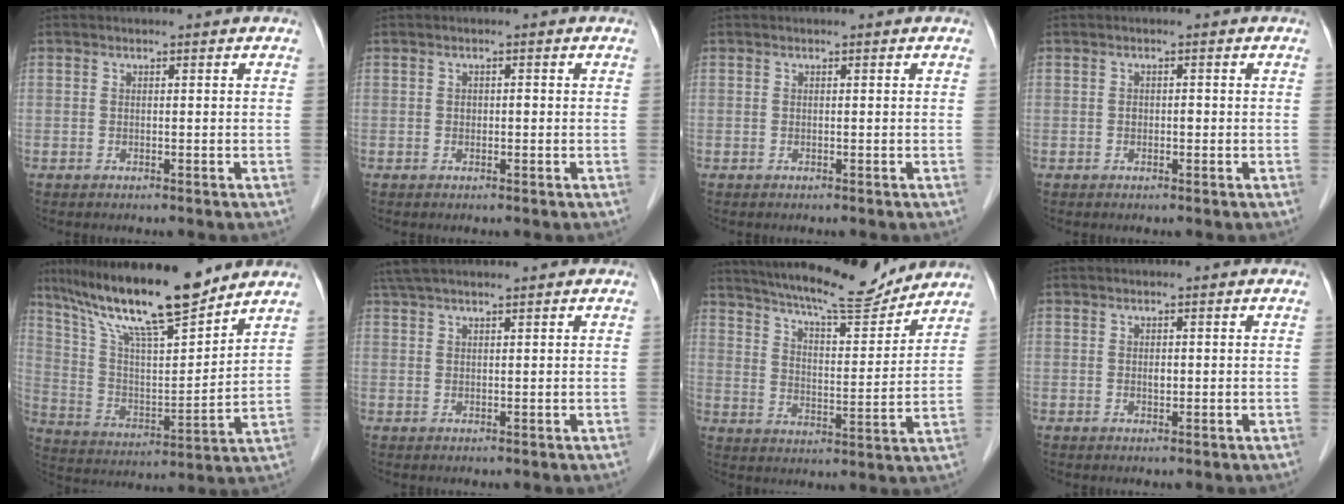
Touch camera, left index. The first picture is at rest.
{"total": 0.8, "force": [-0.1, 0.5, 0.6], "torque": [-0.008, 0.003, -0.003]}
{"total": 0.0}
{"total": 0.9, "force": [-0.2, 0.6, 0.7], "torque": [-0.009, 0.003, -0.004]}
{"total": 17.7, "force": [14.4, 1.8, 10.2], "torque": [-0.182, 0.003, 0.259]}
{"total": 6.4, "force": [5.4, 0.1, 3.3], "torque": [-0.054, 0.036, 0.096]}
{"total": 15.3, "force": [13.8, 1.7, 6.2], "torque": [-0.108, -0.001, 0.211]}
{"total": 0.8, "force": [0.1, 0.5, 0.6], "torque": [-0.011, 0.000, 0.003]}